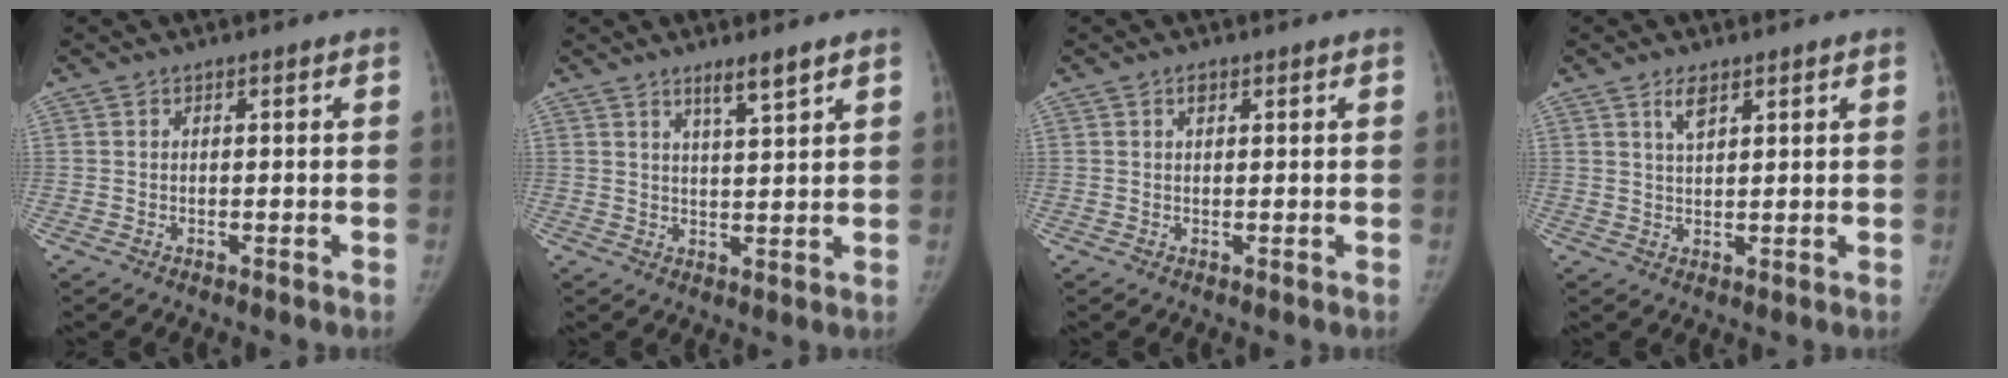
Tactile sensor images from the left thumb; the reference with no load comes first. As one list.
[{"total": 4.1, "force": [3.0, 0.2, 2.9], "torque": [-0.046, -0.024, 0.053]}, {"total": 1.1, "force": [0.5, 0.6, 0.7], "torque": [-0.007, -0.001, 0.007]}, {"total": 3.1, "force": [2.0, 1.2, 2.0], "torque": [-0.035, -0.008, 0.040]}]